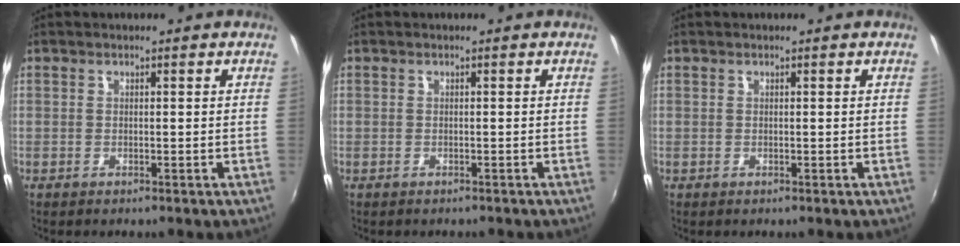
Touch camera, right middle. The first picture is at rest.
{"total": 0.9, "force": [-0.7, 0.6, 0.0], "torque": [-0.004, 0.000, -0.009]}
{"total": 0.0}